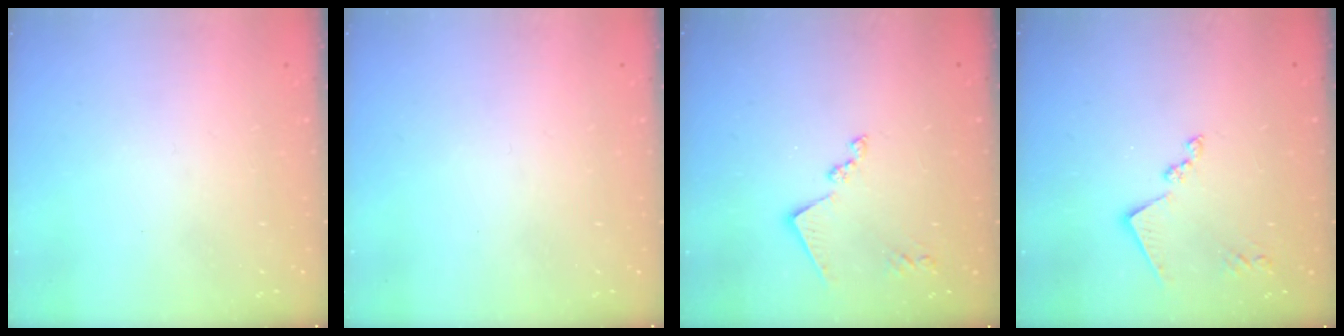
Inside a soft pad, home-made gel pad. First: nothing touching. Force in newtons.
{"total": 0.0}
{"total": 10.3, "press": 10.3, "slide": 0.5}
{"total": 10.3, "press": 10.3, "slide": 0.5}